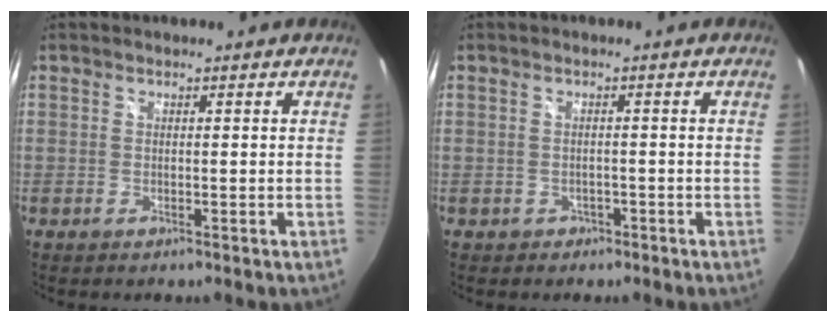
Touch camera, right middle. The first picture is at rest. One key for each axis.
{"total": 2.0, "fx": -0.9, "fy": 1.8, "fz": 0.4, "tx": -0.014, "ty": 0.001, "tz": -0.008}